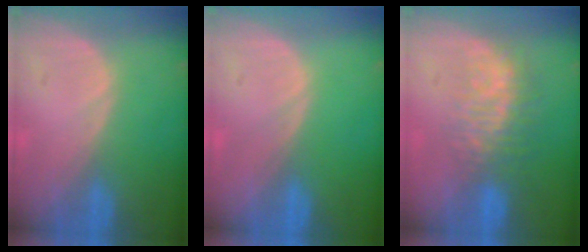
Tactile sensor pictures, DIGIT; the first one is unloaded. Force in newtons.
{"total": 0.0}
{"total": 7.8, "press": 6.9, "slide": 3.5}